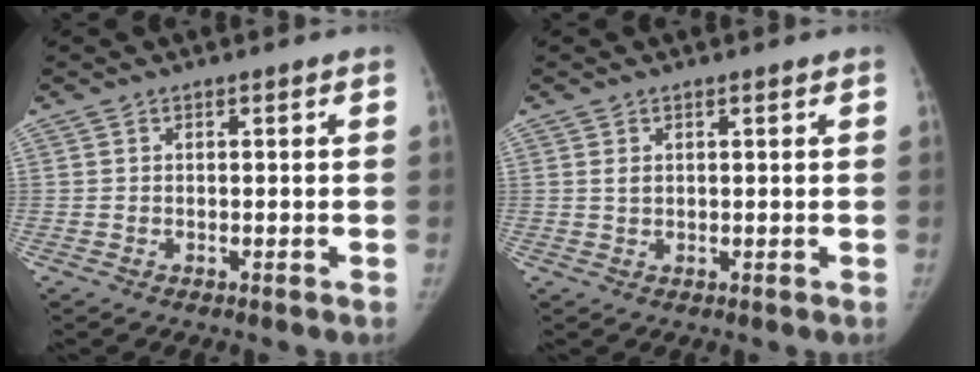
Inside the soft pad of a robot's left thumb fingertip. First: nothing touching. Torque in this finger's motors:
{"motor_torque": [-0.01, 0.16, 0.21, -0.30, 0.04]}